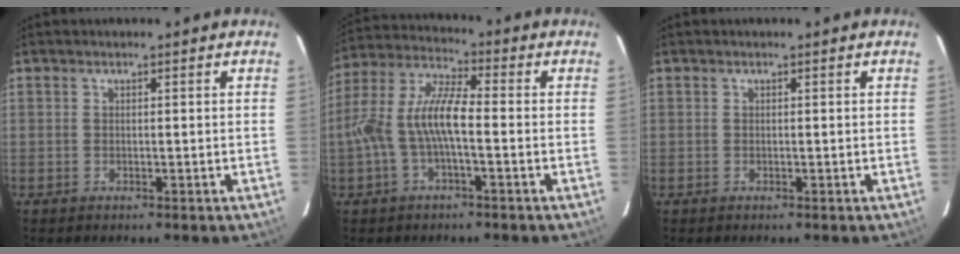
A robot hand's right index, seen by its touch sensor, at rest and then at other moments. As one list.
[{"total": 10.5, "force": [-2.2, 3.1, 9.8], "torque": [-0.214, 0.014, -0.043]}, {"total": 0.0}]